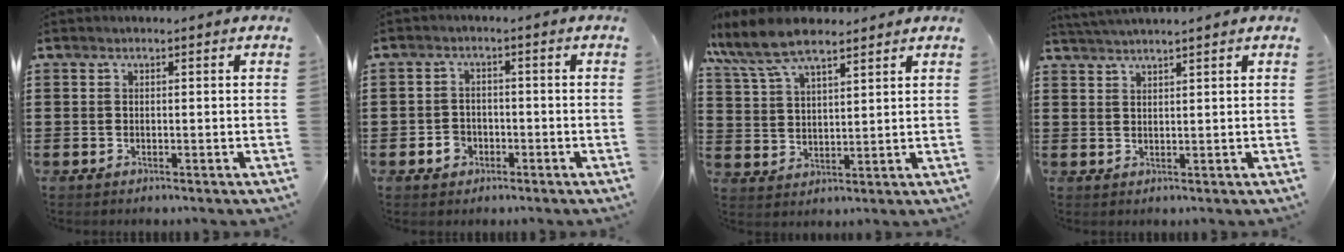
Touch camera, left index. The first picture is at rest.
{"total": 2.5, "force": [-1.4, 2.0, 0.8], "torque": [-0.019, 0.002, -0.030]}
{"total": 8.4, "force": [6.9, 2.4, 4.2], "torque": [-0.104, -0.013, 0.126]}
{"total": 2.1, "force": [2.0, -0.5, 0.4], "torque": [-0.011, 0.000, 0.040]}